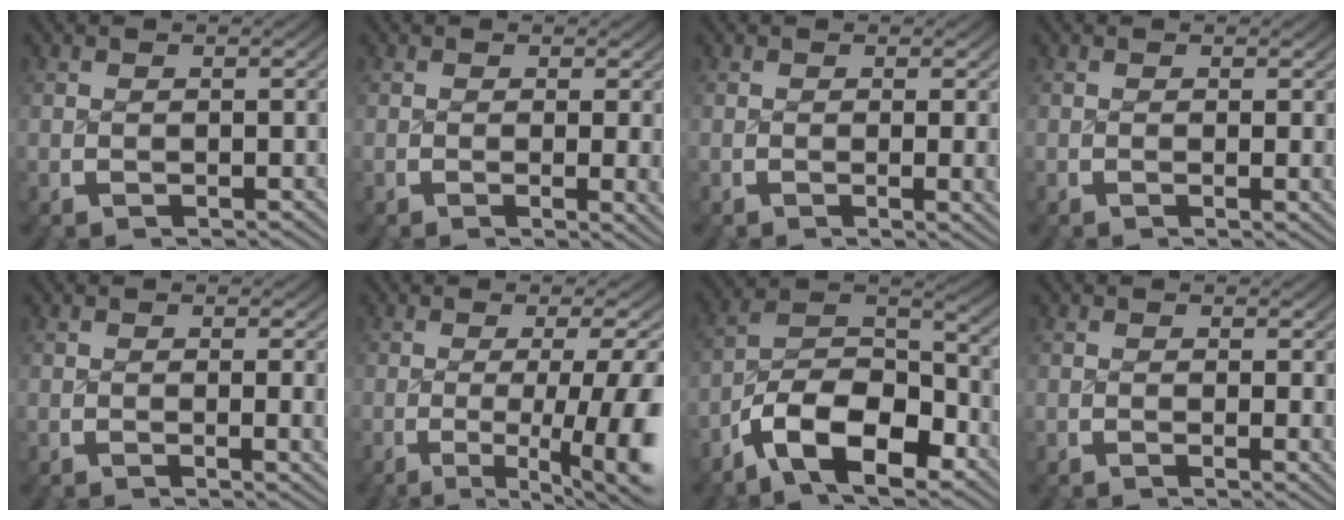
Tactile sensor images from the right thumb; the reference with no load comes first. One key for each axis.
{"total": 2.5, "fx": -0.1, "fy": 0.6, "fz": 2.4, "tx": -0.032, "ty": -0.007, "tz": -0.001}
{"total": 2.0, "fx": -0.1, "fy": 0.4, "fz": 2.0, "tx": -0.024, "ty": -0.004, "tz": -0.002}
{"total": 1.1, "fx": 0.0, "fy": 0.1, "fz": 1.0, "tx": -0.013, "ty": -0.004, "tz": 0.000}
{"total": 2.2, "fx": 0.0, "fy": 0.5, "fz": 2.2, "tx": -0.023, "ty": -0.001, "tz": -0.002}
{"total": 9.0, "fx": -2.5, "fy": 3.8, "fz": 7.7, "tx": -0.132, "ty": -0.030, "tz": -0.024}
{"total": 11.5, "fx": -2.9, "fy": 7.5, "fz": 8.2, "tx": -0.176, "ty": -0.037, "tz": -0.045}
{"total": 1.4, "fx": 0.0, "fy": 0.3, "fz": 1.4, "tx": -0.018, "ty": -0.006, "tz": 0.000}